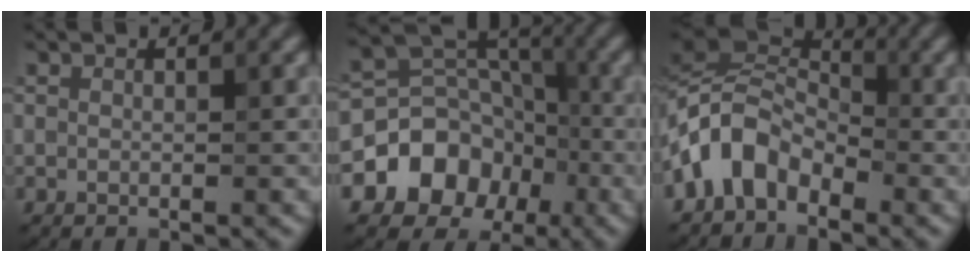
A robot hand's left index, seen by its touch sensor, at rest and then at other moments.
{"total": 8.3, "force": [-3.5, 6.6, 3.7], "torque": [-0.054, 0.020, -0.073]}
{"total": 5.9, "force": [-3.0, 3.6, 3.6], "torque": [-0.068, 0.012, -0.072]}